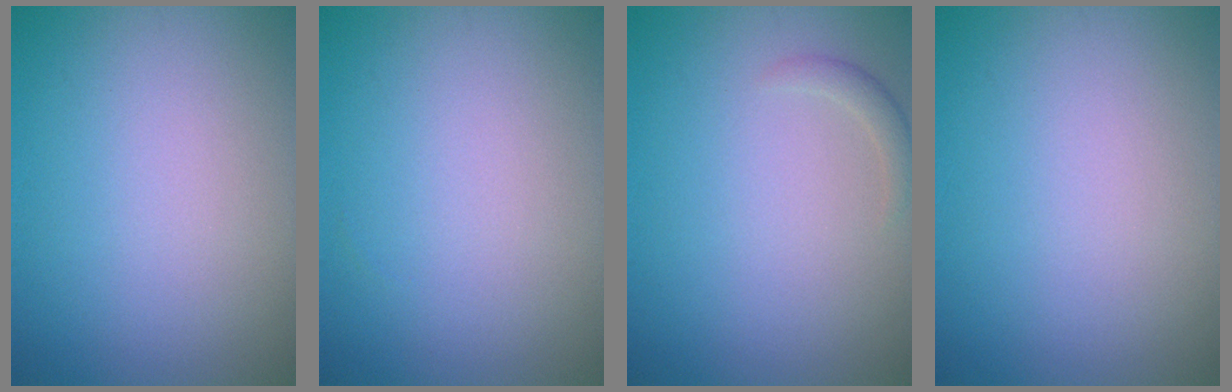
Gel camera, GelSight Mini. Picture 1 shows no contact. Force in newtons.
{"total": 0.0}
{"total": 1.0, "press": 1.0, "slide": 0.0}
{"total": 0.0}